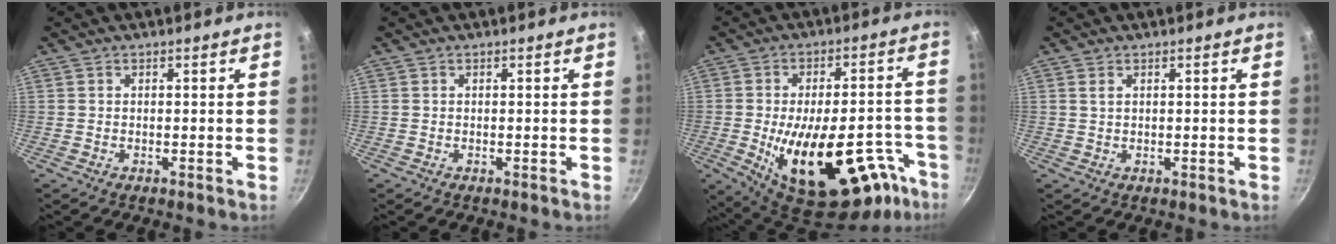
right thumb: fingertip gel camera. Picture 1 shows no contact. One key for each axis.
{"total": 0.0}
{"total": 28.0, "fx": -11.5, "fy": 13.2, "fz": 21.8, "tx": -0.265, "ty": 0.031, "tz": -0.148}
{"total": 1.2, "fx": 0.5, "fy": 0.6, "fz": 0.8, "tx": -0.015, "ty": 0.001, "tz": 0.011}